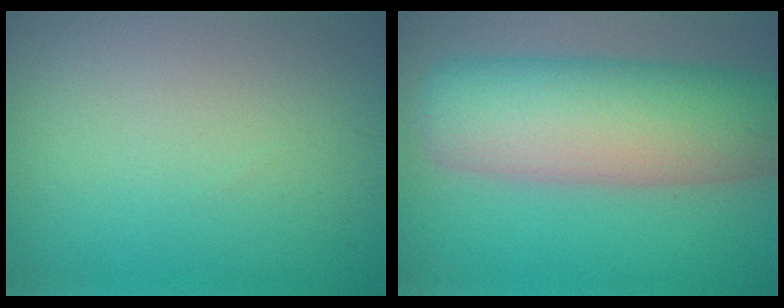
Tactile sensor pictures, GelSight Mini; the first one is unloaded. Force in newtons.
{"total": 11.0, "press": 11.0, "slide": 0.3}